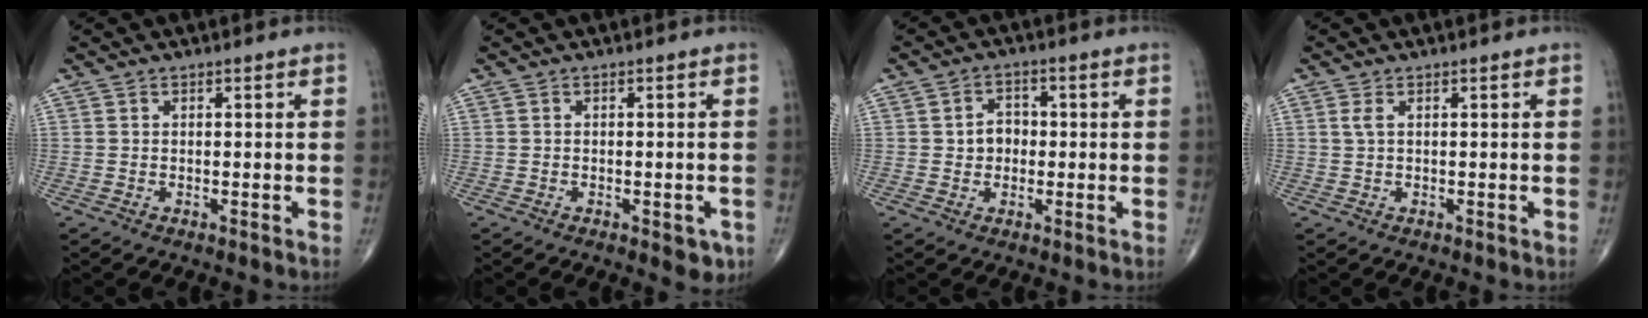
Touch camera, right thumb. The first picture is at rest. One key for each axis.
{"total": 3.4, "fx": -1.5, "fy": 1.7, "fz": 2.6, "tx": -0.018, "ty": 0.000, "tz": -0.015}
{"total": 4.1, "fx": -0.1, "fy": 3.4, "fz": 2.3, "tx": -0.020, "ty": 0.011, "tz": -0.007}
{"total": 1.2, "fx": 0.4, "fy": 0.4, "fz": 1.1, "tx": -0.031, "ty": 0.008, "tz": 0.010}